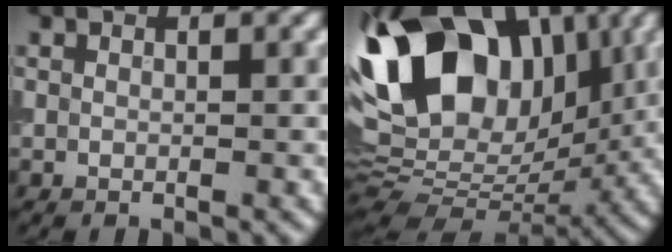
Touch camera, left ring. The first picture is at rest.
{"total": 16.2, "force": [5.4, 10.2, 11.3], "torque": [-0.210, 0.048, 0.077]}